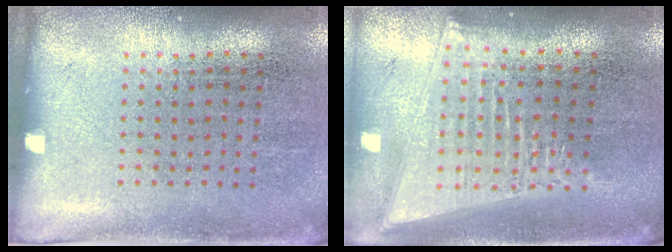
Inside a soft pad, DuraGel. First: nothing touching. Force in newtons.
{"total": 2.0, "press": 1.7, "slide": 1.1}